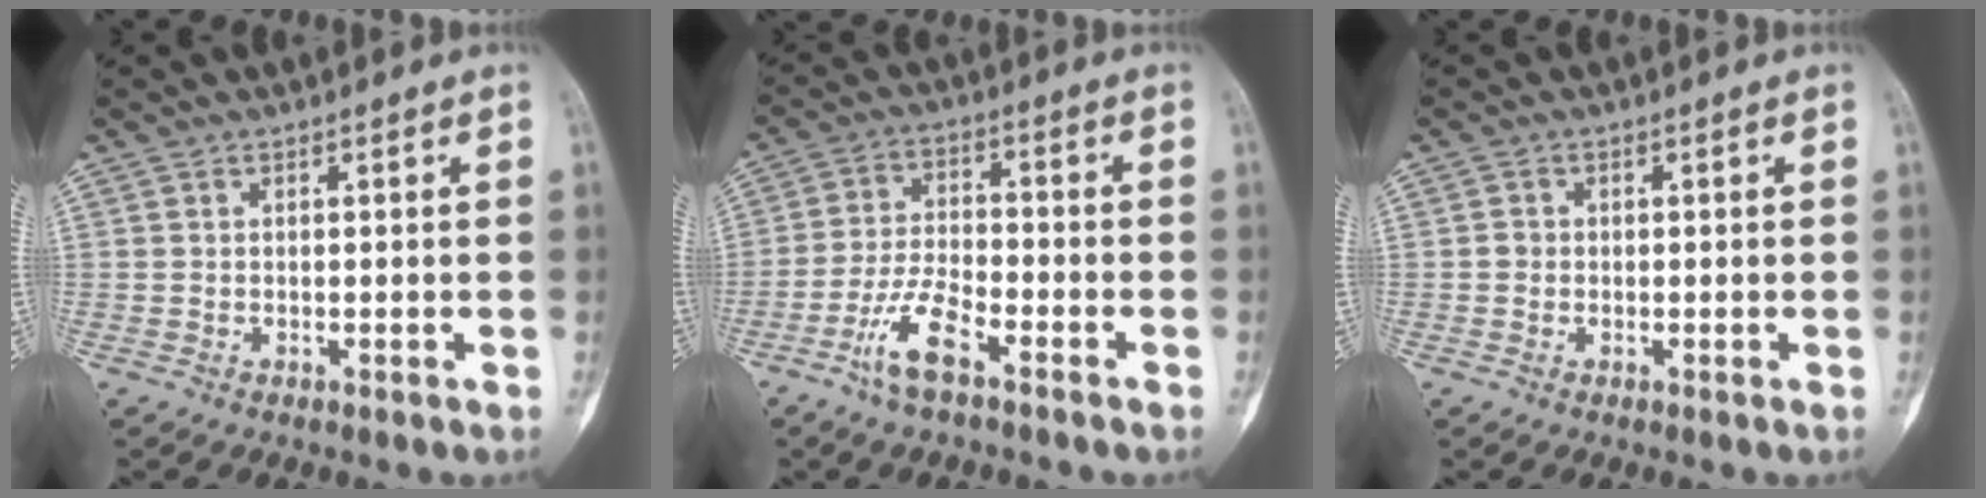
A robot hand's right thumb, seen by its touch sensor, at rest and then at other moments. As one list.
[{"total": 8.2, "force": [-5.0, 2.5, 6.0], "torque": [-0.124, 0.024, -0.099]}, {"total": 1.2, "force": [-0.2, 1.1, 0.4], "torque": [-0.001, 0.004, -0.004]}]